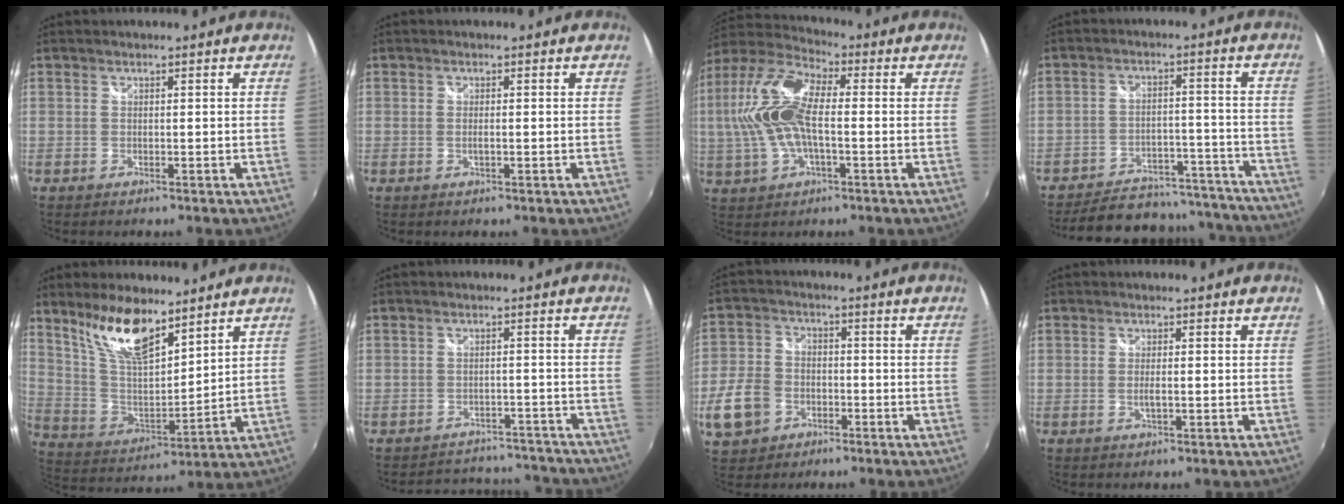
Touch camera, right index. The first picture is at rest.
{"total": 1.1, "force": [-0.2, 0.2, 1.1], "torque": [-0.023, -0.001, -0.004]}
{"total": 14.6, "force": [-0.1, 6.3, 13.1], "torque": [-0.268, 0.011, -0.008]}
{"total": 21.5, "force": [-19.0, 7.8, 6.2], "torque": [-0.130, 0.044, -0.229]}
{"total": 14.1, "force": [9.9, 4.6, 8.9], "torque": [-0.168, 0.004, 0.200]}
{"total": 12.5, "force": [-11.4, 4.8, 2.2], "torque": [-0.047, 0.036, -0.134]}
{"total": 10.3, "force": [-4.1, 8.0, 5.0], "torque": [-0.131, 0.011, -0.075]}
{"total": 1.9, "force": [-0.4, 0.4, 1.8], "torque": [-0.034, -0.003, -0.006]}